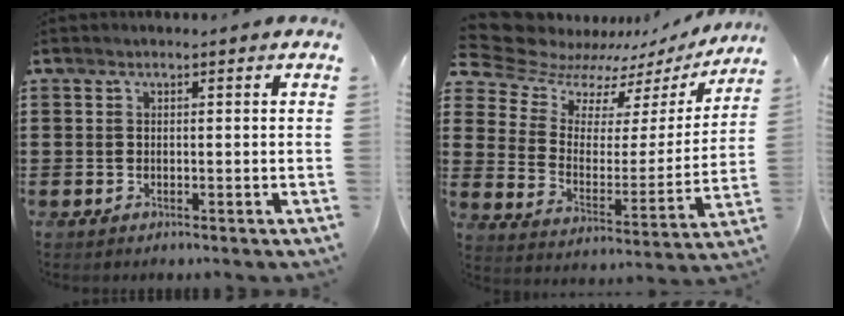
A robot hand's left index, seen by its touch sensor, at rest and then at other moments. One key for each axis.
{"total": 8.0, "fx": 6.8, "fy": 3.7, "fz": 2.1, "tx": -0.077, "ty": -0.046, "tz": 0.118}